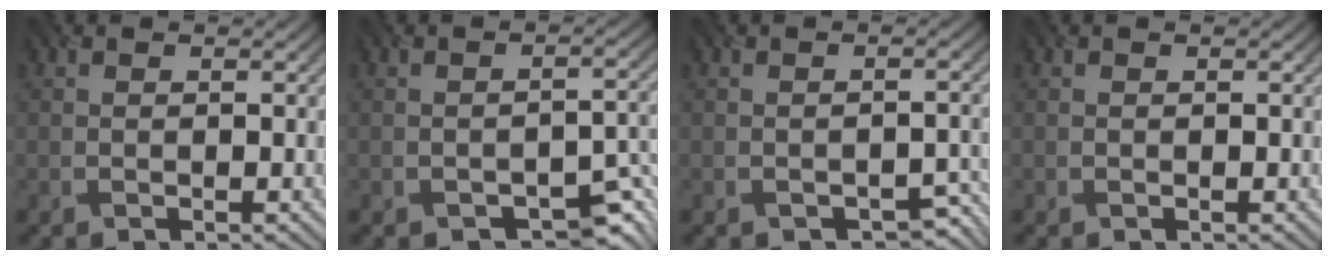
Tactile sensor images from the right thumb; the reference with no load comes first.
{"total": 4.6, "force": [-3.4, 2.1, 2.3], "torque": [-0.024, -0.011, -0.046]}
{"total": 3.6, "force": [-2.9, 1.8, 1.1], "torque": [-0.014, -0.006, -0.030]}
{"total": 0.0}